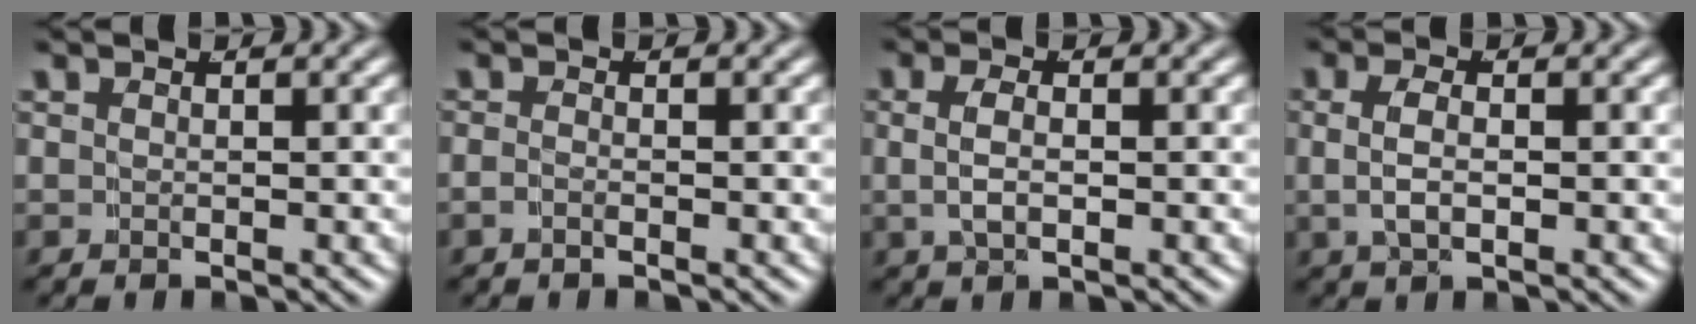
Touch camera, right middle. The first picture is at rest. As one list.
[{"total": 1.0, "force": [-0.8, 0.3, 0.5], "torque": [-0.013, -0.001, -0.020]}, {"total": 2.6, "force": [0.1, 1.3, 2.2], "torque": [-0.042, 0.001, 0.001]}, {"total": 3.0, "force": [0.2, 1.6, 2.5], "torque": [-0.049, 0.002, 0.002]}]